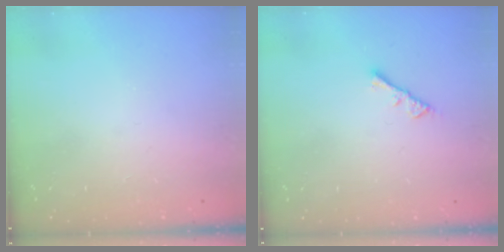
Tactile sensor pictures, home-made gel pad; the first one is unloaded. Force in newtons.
{"total": 2.3, "press": 2.2, "slide": 0.4}